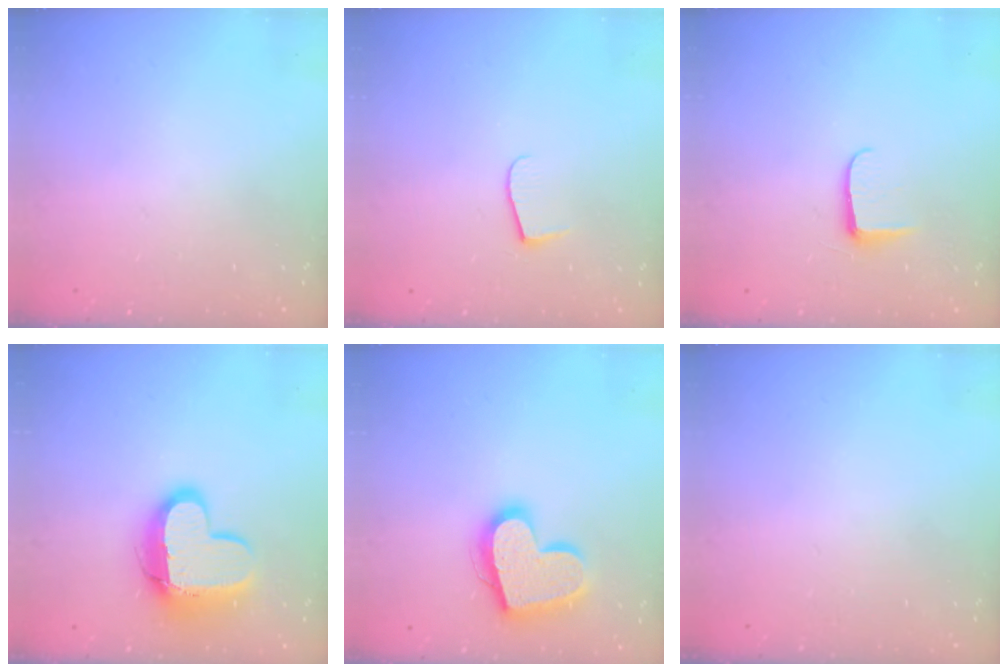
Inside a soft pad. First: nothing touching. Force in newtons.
{"total": 6.2, "press": 6.2, "slide": 0.4}
{"total": 5.4, "press": 5.4, "slide": 0.7}
{"total": 14.2, "press": 14.2, "slide": 1.1}
{"total": 18.7, "press": 18.6, "slide": 1.4}
{"total": 0.0}